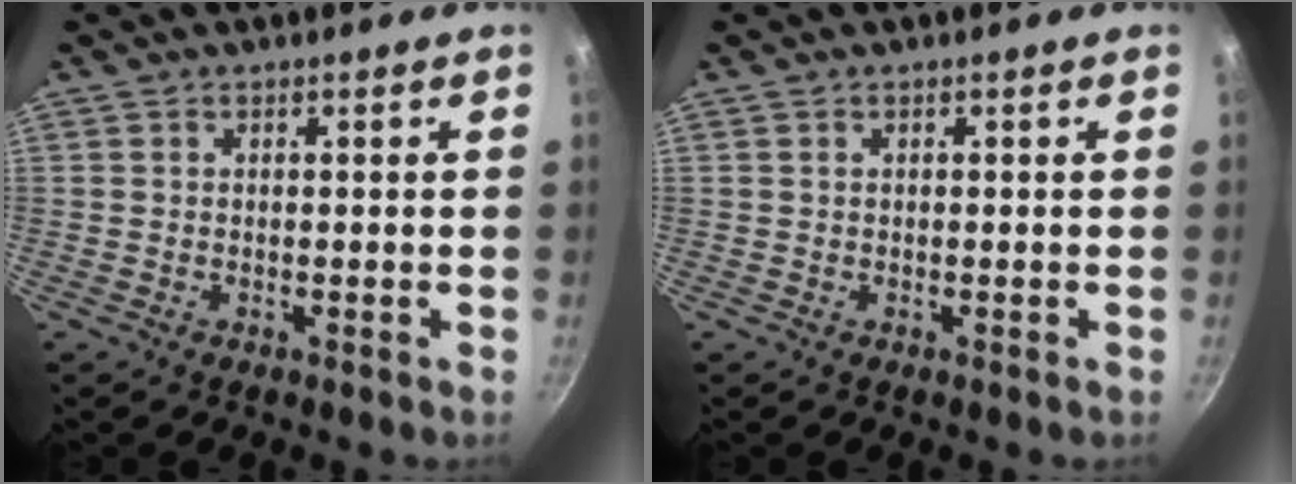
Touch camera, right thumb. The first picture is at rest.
{"total": 0.0}